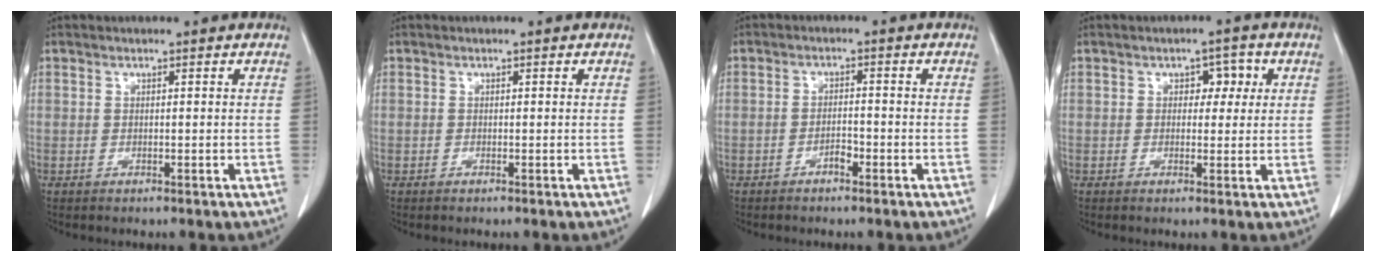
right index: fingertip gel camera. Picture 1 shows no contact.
{"total": 0.0}
{"total": 2.0, "force": [-1.3, 0.7, 1.3], "torque": [-0.017, 0.005, -0.022]}
{"total": 3.3, "force": [1.0, 2.1, 2.4], "torque": [-0.023, 0.014, 0.012]}